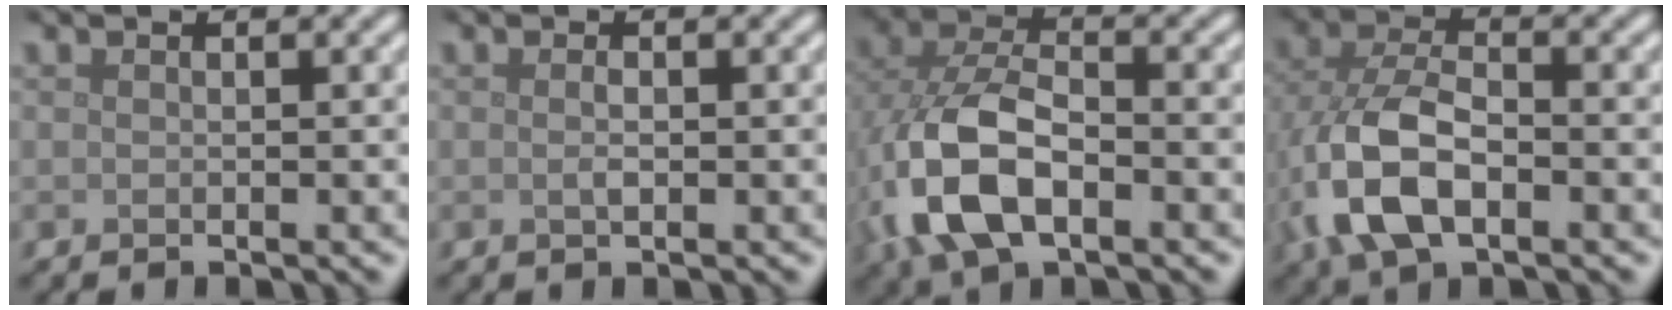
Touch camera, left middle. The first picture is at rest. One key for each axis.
{"total": 0.9, "fx": 0.0, "fy": 0.4, "fz": 0.9, "tx": -0.018, "ty": -0.002, "tz": 0.000}
{"total": 8.5, "fx": -2.7, "fy": 4.8, "fz": 6.5, "tx": -0.156, "ty": -0.004, "tz": -0.060}
{"total": 7.6, "fx": -2.4, "fy": 4.3, "fz": 5.9, "tx": -0.141, "ty": -0.003, "tz": -0.054}